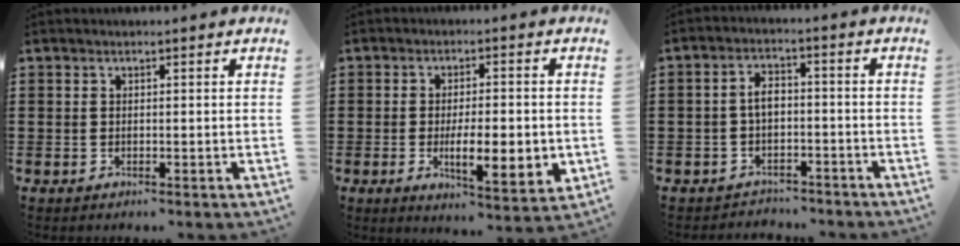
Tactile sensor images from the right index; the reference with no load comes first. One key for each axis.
{"total": 8.1, "fx": -1.5, "fy": 2.9, "fz": 7.4, "tx": -0.111, "ty": -0.006, "tz": -0.023}
{"total": 3.6, "fx": -1.8, "fy": 2.1, "fz": 2.3, "tx": -0.053, "ty": 0.007, "tz": -0.038}